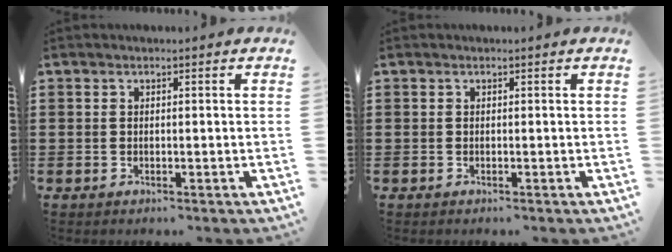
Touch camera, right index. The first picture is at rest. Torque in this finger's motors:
{"motor_torque": [0.20, -0.15, 0.00, 0.01]}